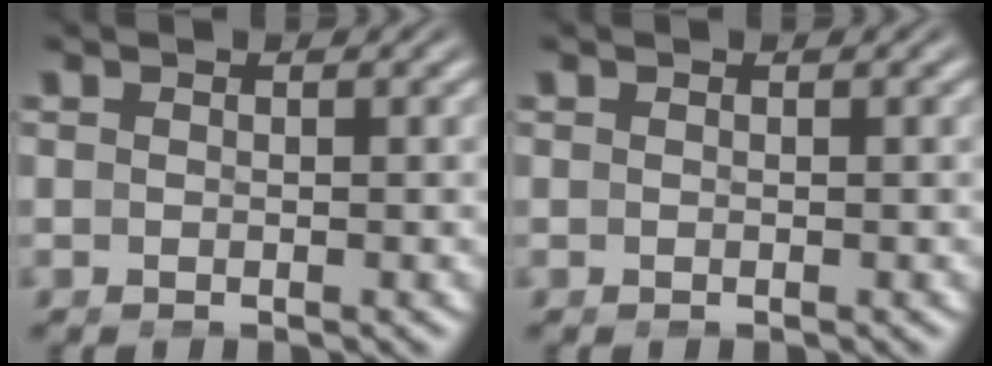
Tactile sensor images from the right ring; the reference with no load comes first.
{"total": 0.0}